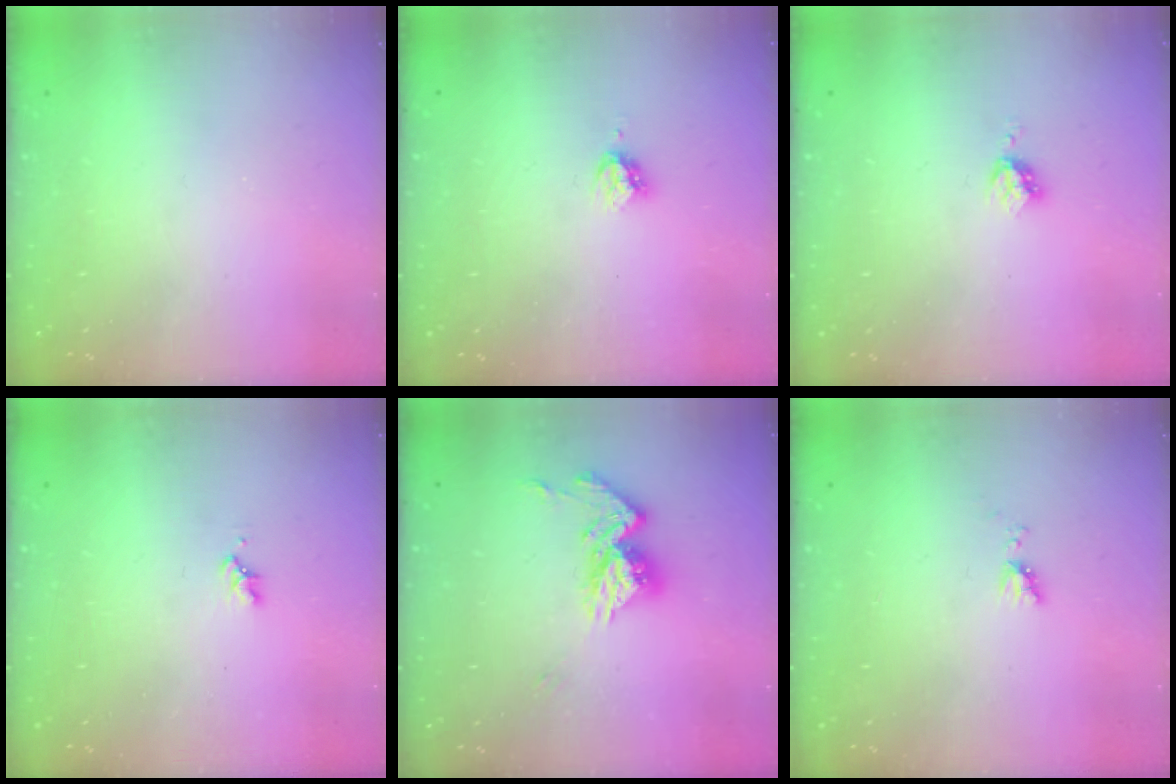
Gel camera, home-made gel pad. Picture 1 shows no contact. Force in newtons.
{"total": 4.5, "press": 4.5, "slide": 0.5}
{"total": 3.4, "press": 3.4, "slide": 0.4}
{"total": 1.6, "press": 1.6, "slide": 0.3}
{"total": 13.6, "press": 13.5, "slide": 1.3}
{"total": 3.7, "press": 3.6, "slide": 0.7}